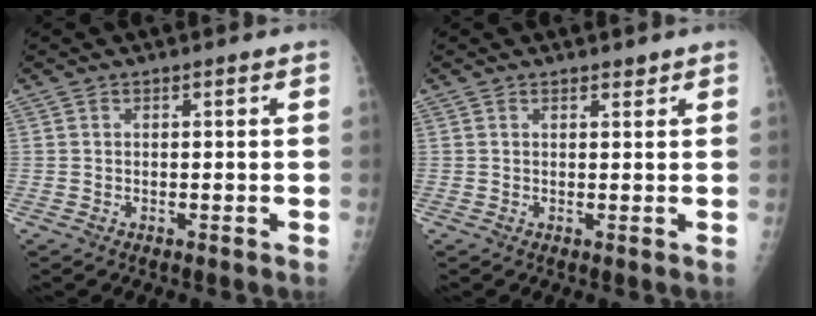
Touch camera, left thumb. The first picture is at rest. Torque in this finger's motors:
{"motor_torque": [-0.30, 0.02, -0.16, 0.26, -0.03]}